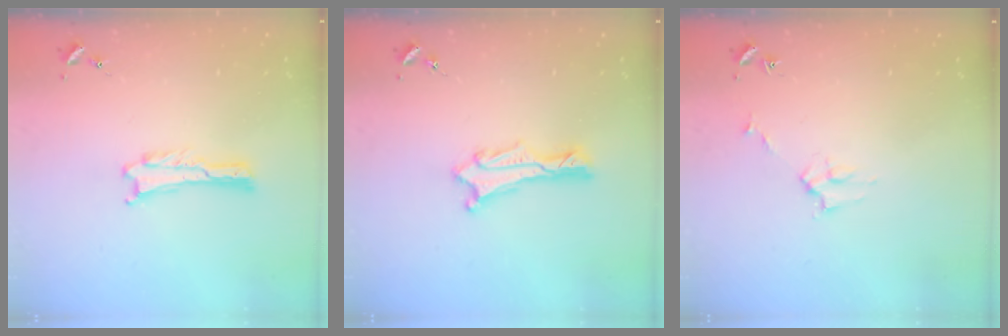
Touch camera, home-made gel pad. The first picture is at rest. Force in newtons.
{"total": 1.3, "press": 1.2, "slide": 0.1}
{"total": 2.7, "press": 2.7, "slide": 0.3}